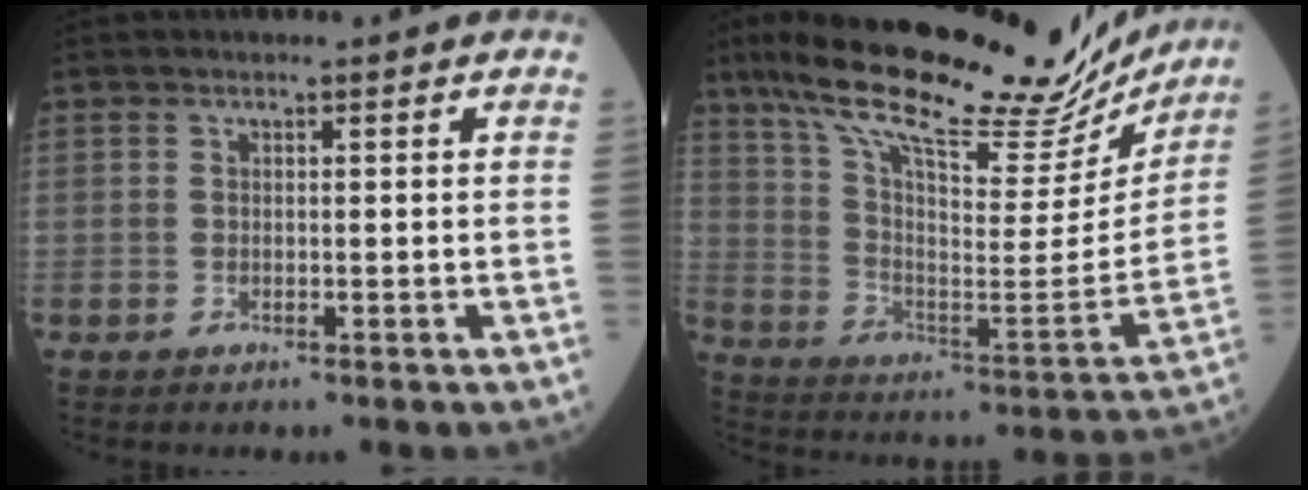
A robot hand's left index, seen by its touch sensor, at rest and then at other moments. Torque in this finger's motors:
{"motor_torque": [1.07, -1.07, 0.63, 0.15]}